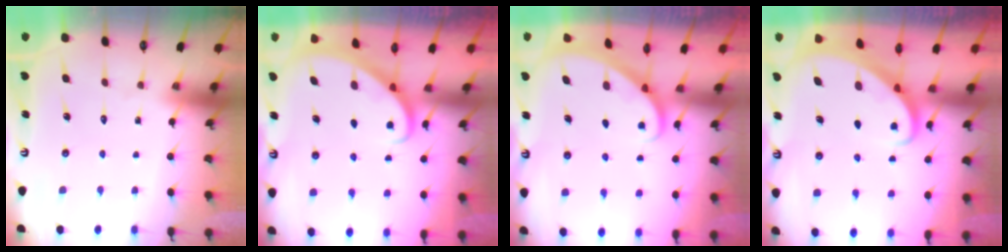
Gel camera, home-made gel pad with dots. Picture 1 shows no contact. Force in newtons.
{"total": 2.8, "press": 2.8, "slide": 0.2}
{"total": 2.1, "press": 2.1, "slide": 0.1}
{"total": 2.5, "press": 2.5, "slide": 0.3}